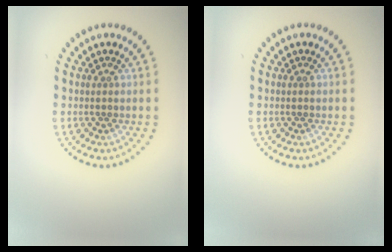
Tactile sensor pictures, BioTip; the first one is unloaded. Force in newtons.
{"total": 0.0}